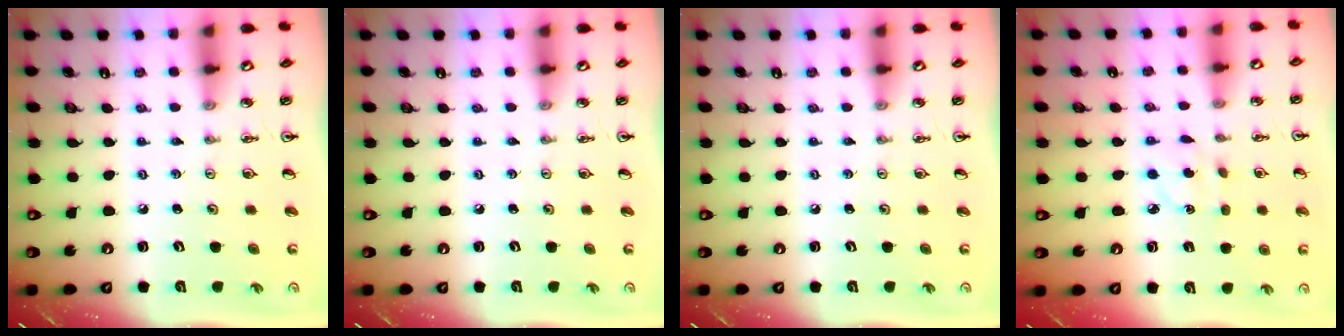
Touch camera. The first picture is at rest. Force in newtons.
{"total": 0.0}
{"total": 0.0}
{"total": 3.3, "press": 3.2, "slide": 0.8}